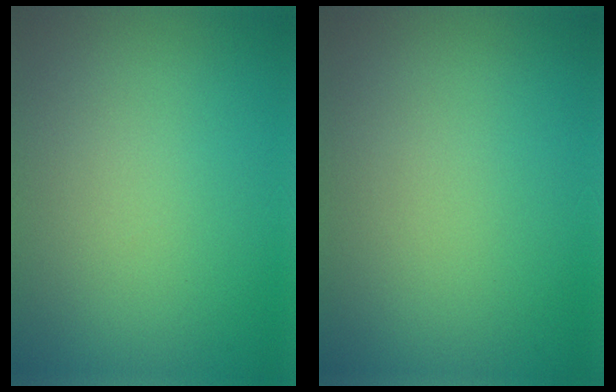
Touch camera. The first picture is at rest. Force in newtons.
{"total": 0.0}